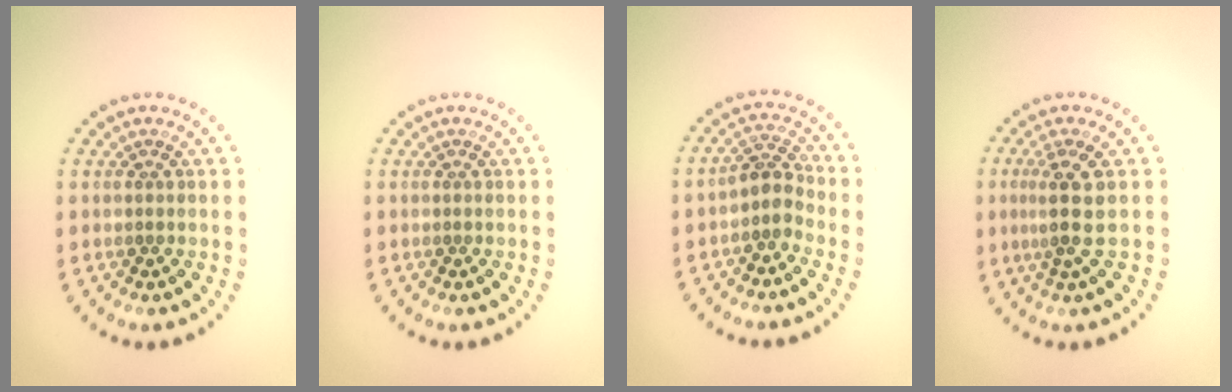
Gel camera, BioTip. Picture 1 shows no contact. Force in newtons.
{"total": 0.0}
{"total": 2.5, "press": 1.9, "slide": 1.6}
{"total": 3.1, "press": 2.5, "slide": 1.8}